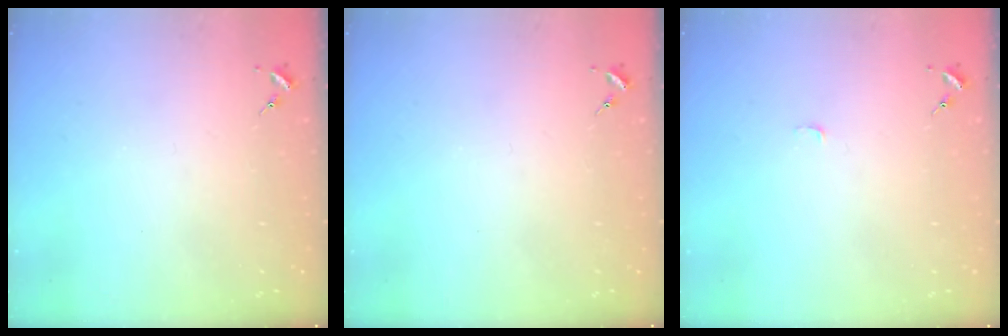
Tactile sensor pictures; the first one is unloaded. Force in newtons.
{"total": 0.0}
{"total": 2.7, "press": 2.7, "slide": 0.3}